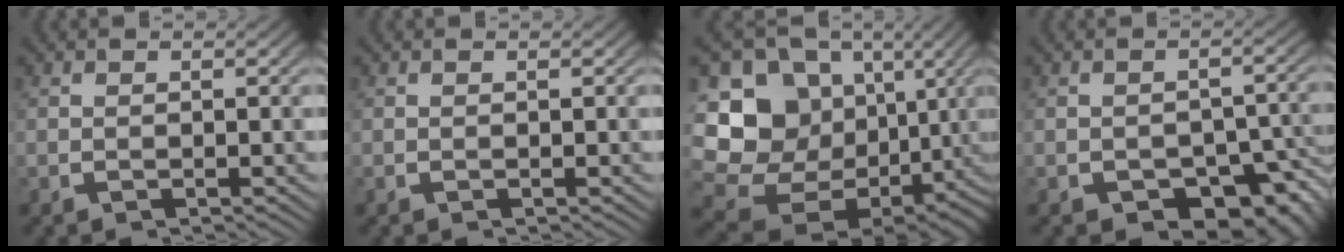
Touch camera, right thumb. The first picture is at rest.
{"total": 0.0}
{"total": 18.4, "force": [-1.0, 14.6, 11.1], "torque": [-0.221, -0.049, 0.000]}
{"total": 6.0, "force": [-3.1, 3.5, 3.7], "torque": [-0.051, -0.029, -0.035]}